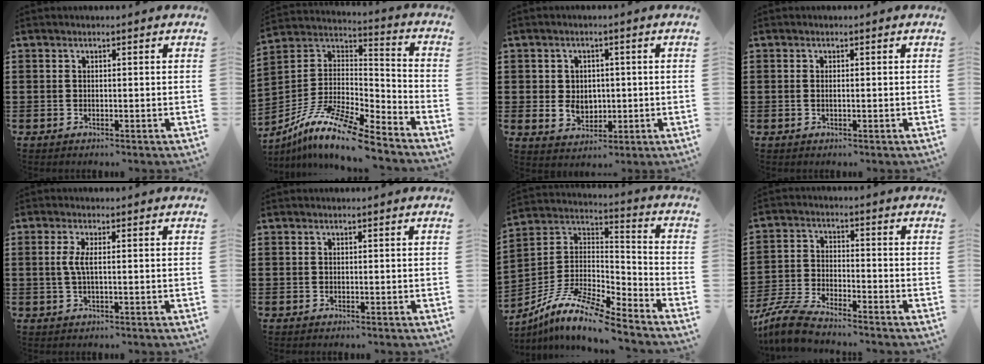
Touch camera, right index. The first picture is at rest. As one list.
[{"total": 12.2, "force": [-9.6, 1.8, 7.3], "torque": [-0.149, 0.014, -0.190]}, {"total": 3.5, "force": [0.5, 3.2, 1.2], "torque": [-0.028, 0.007, 0.006]}, {"total": 0.6, "force": [-0.1, 0.1, 0.6], "torque": [-0.013, -0.003, 0.000]}, {"total": 2.7, "force": [0.0, 0.4, 2.7], "torque": [-0.066, -0.007, -0.006]}, {"total": 0.0}, {"total": 10.4, "force": [-8.6, 1.6, 5.6], "torque": [-0.119, 0.006, -0.177]}, {"total": 6.9, "force": [-6.4, 0.4, 2.4], "torque": [-0.068, -0.004, -0.130]}]